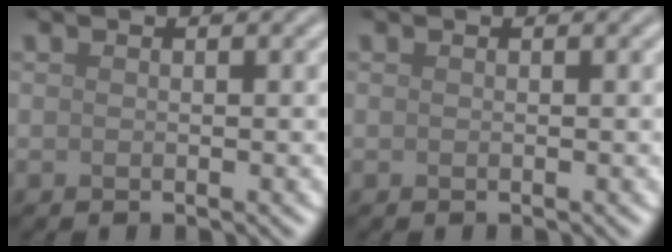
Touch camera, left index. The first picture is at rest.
{"total": 0.0}